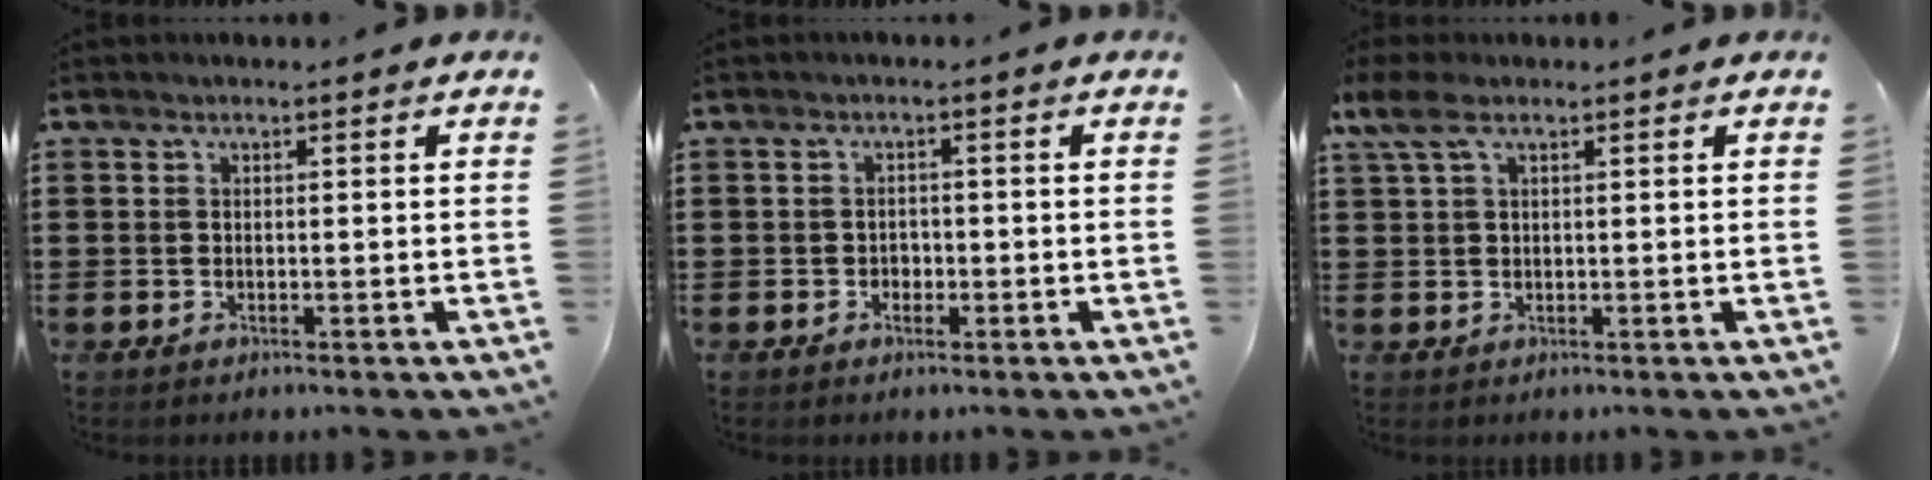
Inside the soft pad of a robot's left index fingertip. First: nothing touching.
{"total": 1.2, "force": [-0.5, 1.0, 0.4], "torque": [-0.012, 0.001, -0.012]}
{"total": 4.1, "force": [1.6, 1.9, 3.3], "torque": [-0.083, 0.002, 0.024]}